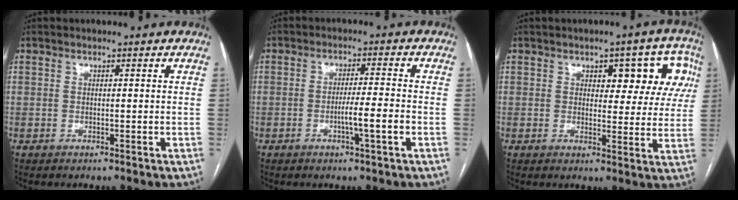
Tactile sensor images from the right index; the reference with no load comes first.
{"total": 4.8, "force": [-1.6, -0.3, 4.5], "torque": [-0.074, -0.004, -0.029]}
{"total": 9.2, "force": [3.3, 4.4, 7.3], "torque": [-0.062, 0.028, 0.036]}